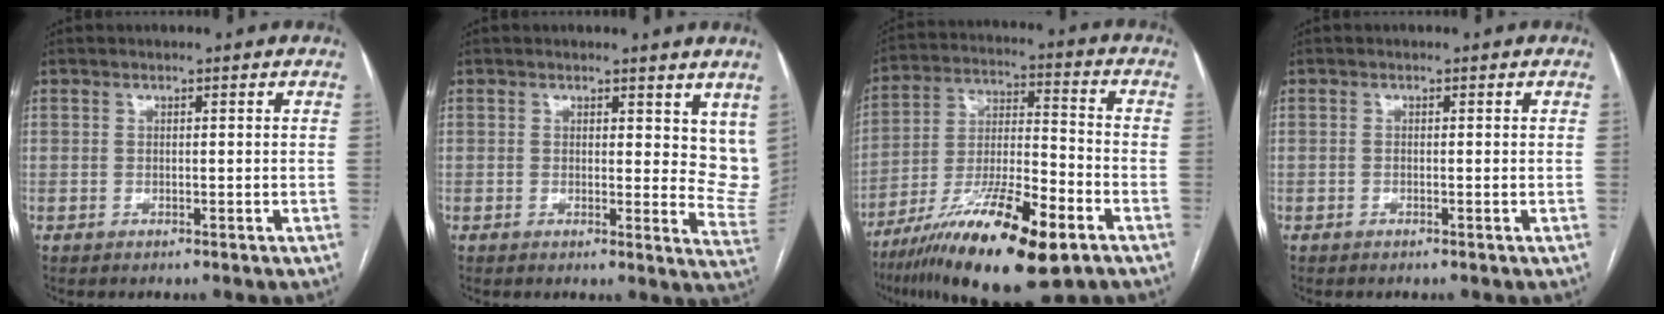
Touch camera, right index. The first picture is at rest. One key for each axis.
{"total": 7.7, "fx": 5.6, "fy": 3.6, "fz": 3.8, "tx": -0.030, "ty": -0.028, "tz": 0.054}
{"total": 20.3, "fx": -11.8, "fy": 3.6, "fz": 16.1, "tx": -0.282, "ty": -0.030, "tz": -0.202}
{"total": 0.0}